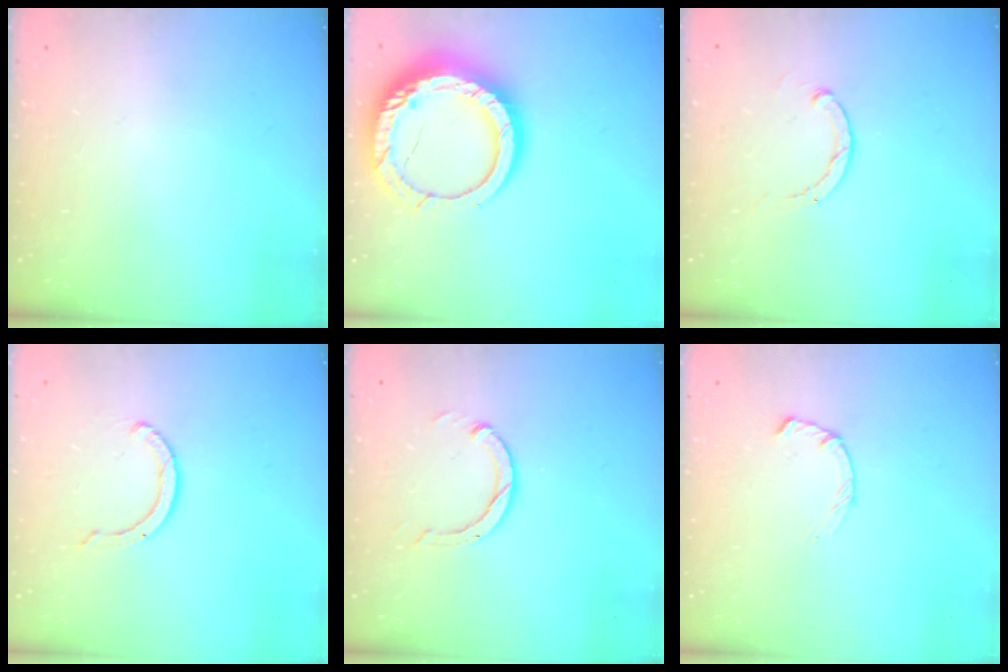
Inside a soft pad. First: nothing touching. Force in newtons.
{"total": 16.4, "press": 16.3, "slide": 1.7}
{"total": 1.1, "press": 1.0, "slide": 0.3}
{"total": 3.8, "press": 3.8, "slide": 0.3}
{"total": 3.0, "press": 3.0, "slide": 0.3}
{"total": 2.3, "press": 2.2, "slide": 0.4}